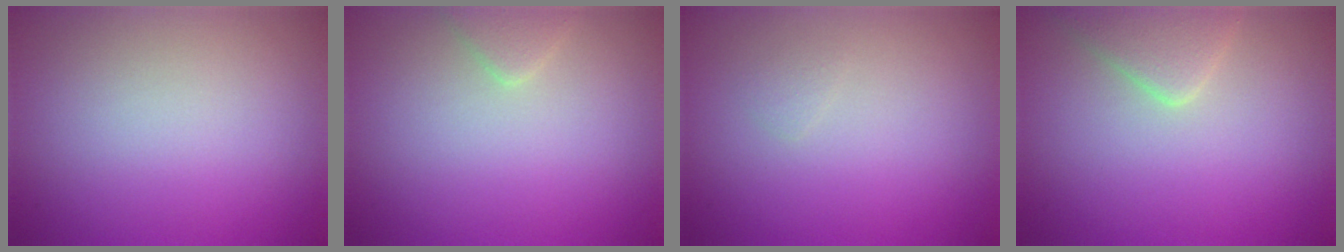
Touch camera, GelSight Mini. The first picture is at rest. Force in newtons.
{"total": 1.3, "press": 1.3, "slide": 0.1}
{"total": 0.6, "press": 0.6, "slide": 0.0}
{"total": 2.7, "press": 2.7, "slide": 0.1}